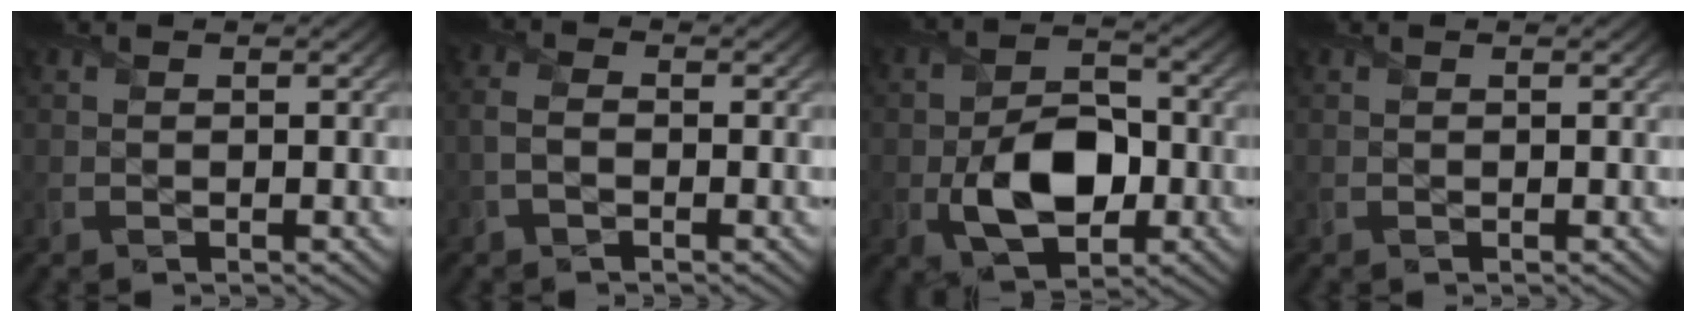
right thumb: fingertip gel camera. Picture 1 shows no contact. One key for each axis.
{"total": 2.4, "fx": -0.8, "fy": 1.4, "fz": 1.7, "tx": -0.045, "ty": 0.003, "tz": -0.020}
{"total": 8.5, "fx": -1.9, "fy": 5.1, "fz": 6.5, "tx": -0.130, "ty": -0.008, "tz": -0.029}
{"total": 0.0}